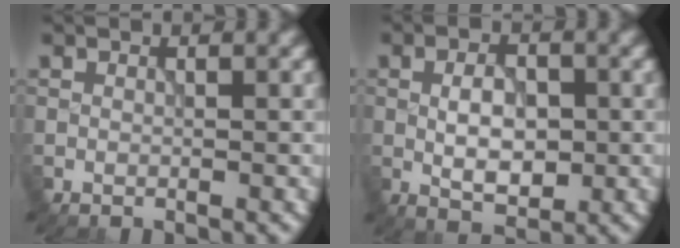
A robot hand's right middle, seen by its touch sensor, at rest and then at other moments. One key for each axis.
{"total": 4.1, "fx": -0.4, "fy": 2.3, "fz": 3.4, "tx": -0.057, "ty": 0.000, "tz": -0.005}